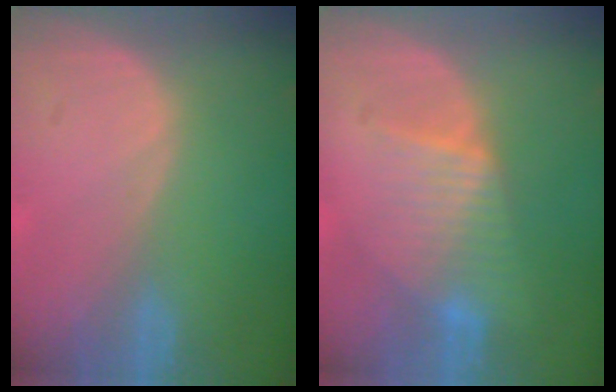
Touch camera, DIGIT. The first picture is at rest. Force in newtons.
{"total": 5.4, "press": 5.3, "slide": 0.5}